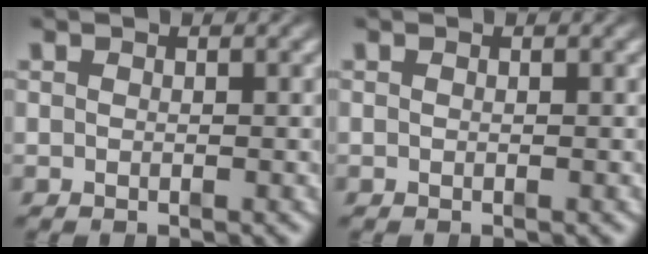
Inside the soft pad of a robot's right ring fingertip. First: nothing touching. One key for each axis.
{"total": 0.0}